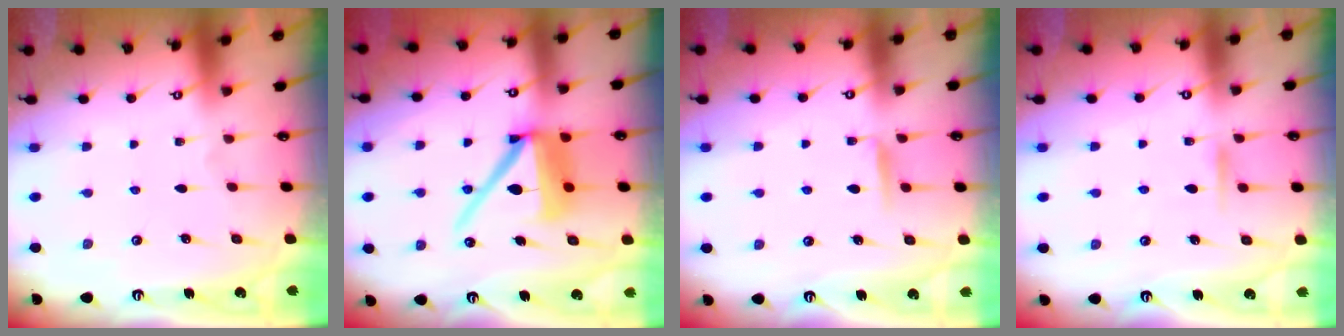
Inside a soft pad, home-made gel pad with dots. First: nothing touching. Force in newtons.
{"total": 13.9, "press": 13.8, "slide": 1.8}
{"total": 7.2, "press": 7.2, "slide": 0.9}
{"total": 6.4, "press": 6.4, "slide": 0.6}